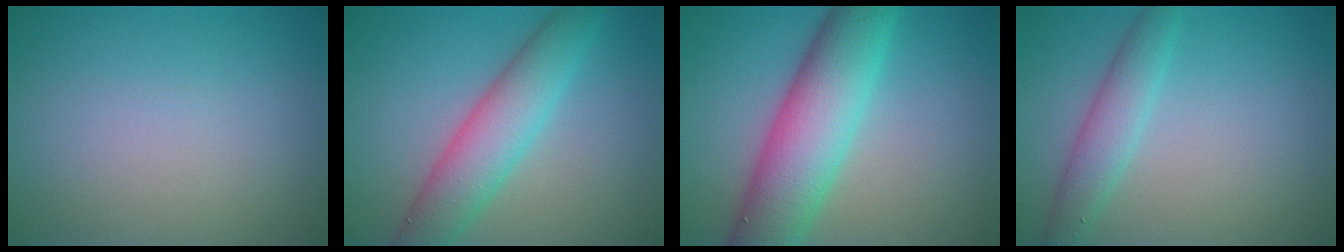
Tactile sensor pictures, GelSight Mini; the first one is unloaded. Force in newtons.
{"total": 5.9, "press": 5.9, "slide": 0.0}
{"total": 9.1, "press": 9.1, "slide": 0.4}
{"total": 3.0, "press": 3.0, "slide": 0.1}